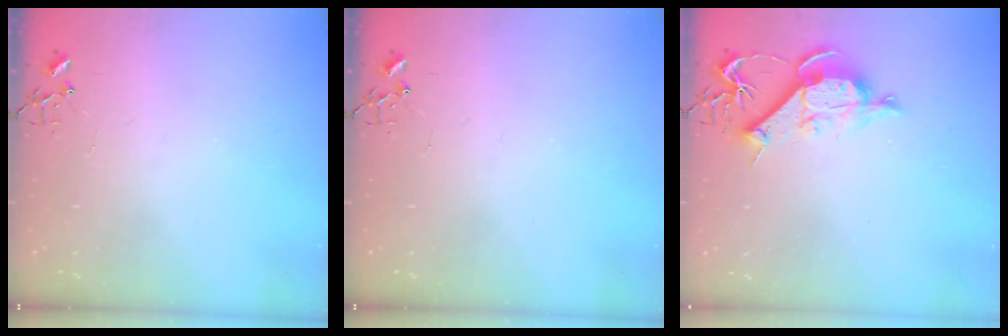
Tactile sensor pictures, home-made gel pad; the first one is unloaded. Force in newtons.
{"total": 0.0}
{"total": 9.9, "press": 9.9, "slide": 0.6}